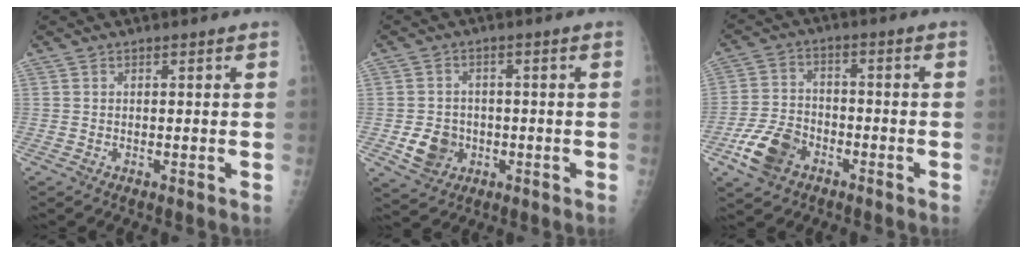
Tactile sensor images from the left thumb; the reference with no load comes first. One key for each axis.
{"total": 6.1, "fx": -1.6, "fy": 5.2, "fz": 2.7, "tx": -0.026, "ty": 0.010, "tz": -0.021}
{"total": 9.2, "fx": -4.8, "fy": 6.0, "fz": 4.9, "tx": -0.090, "ty": 0.021, "tz": -0.089}